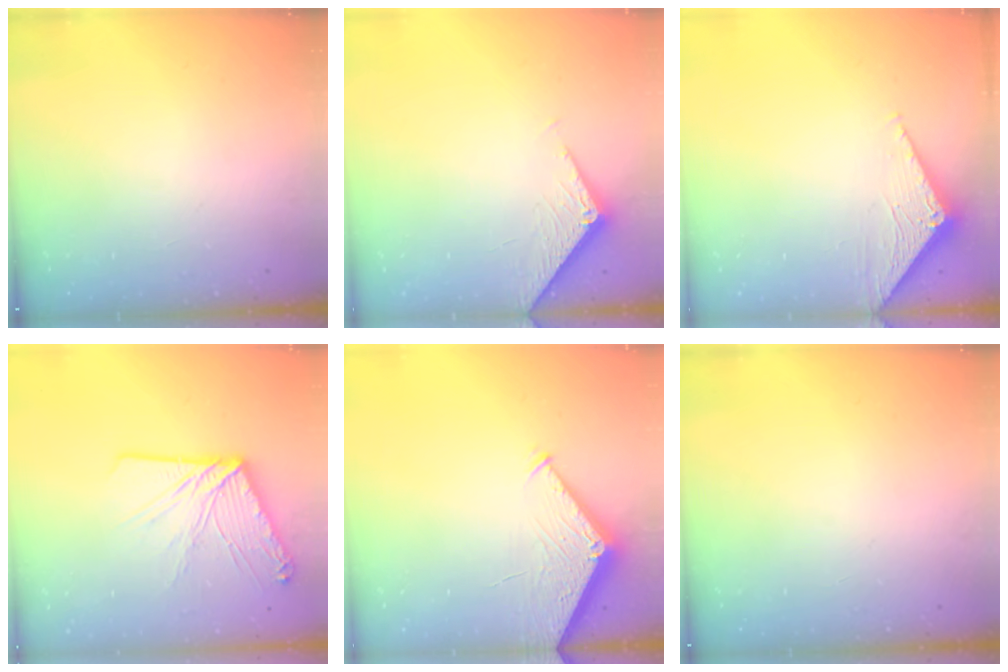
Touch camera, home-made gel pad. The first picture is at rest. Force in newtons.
{"total": 4.0, "press": 4.0, "slide": 0.1}
{"total": 3.1, "press": 3.1, "slide": 0.2}
{"total": 12.8, "press": 12.7, "slide": 1.4}
{"total": 4.2, "press": 4.2, "slide": 0.5}
{"total": 0.0}